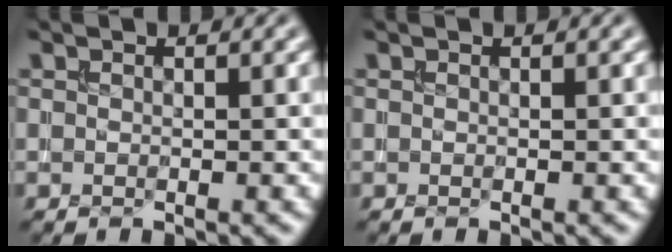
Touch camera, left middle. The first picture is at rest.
{"total": 0.0}